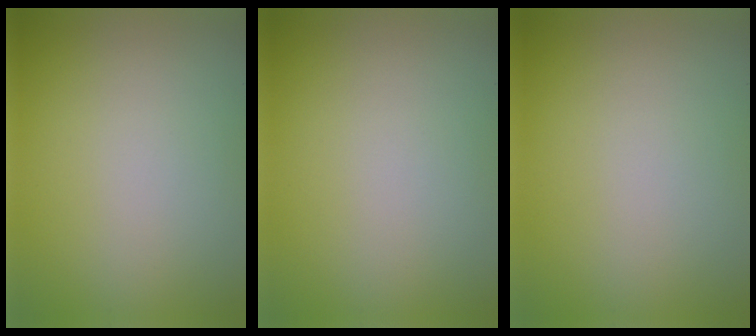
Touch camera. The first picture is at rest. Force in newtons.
{"total": 0.0}
{"total": 0.0}